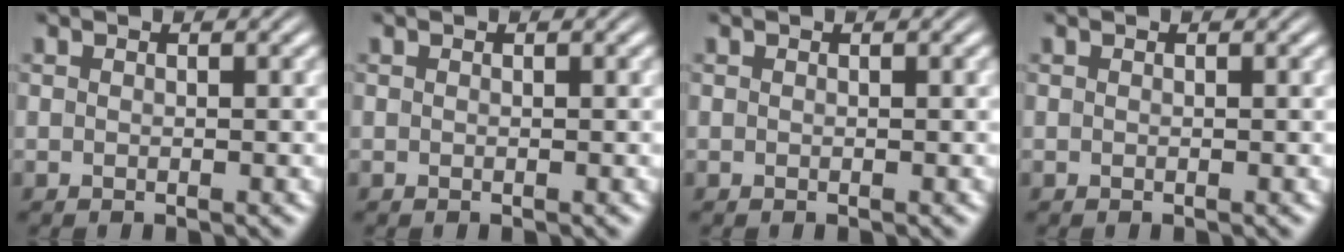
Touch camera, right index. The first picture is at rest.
{"total": 0.0}
{"total": 0.0}
{"total": 0.0}